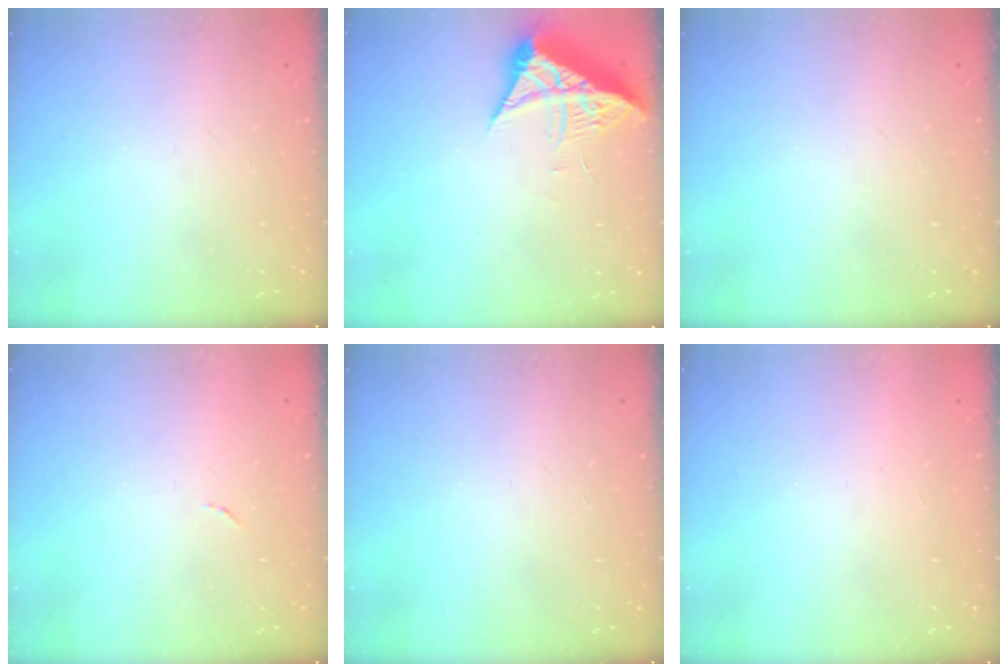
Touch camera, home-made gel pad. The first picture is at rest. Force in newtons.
{"total": 7.2, "press": 7.2, "slide": 0.8}
{"total": 0.0}
{"total": 4.0, "press": 4.0, "slide": 0.3}
{"total": 0.0}
{"total": 1.5, "press": 1.5, "slide": 0.1}